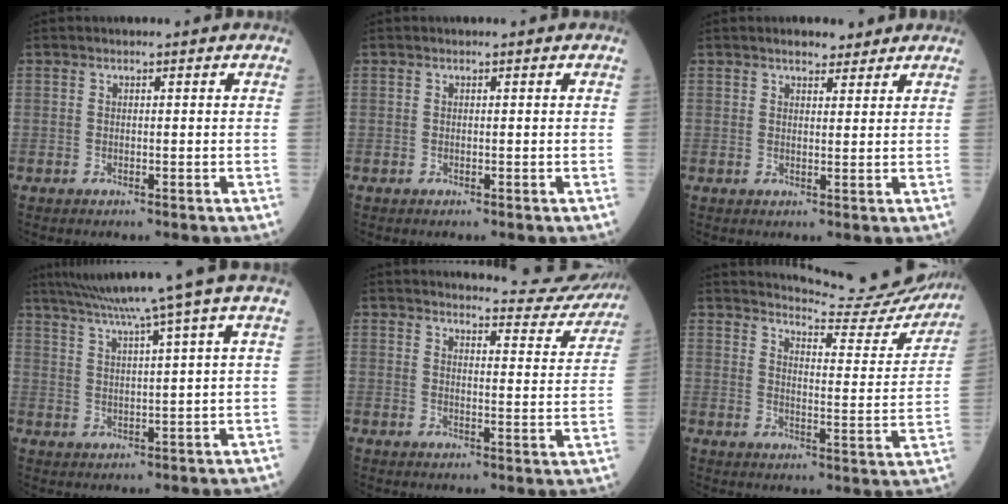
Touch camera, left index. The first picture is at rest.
{"total": 0.0}
{"total": 3.0, "force": [2.6, 1.3, 1.0], "torque": [-0.017, 0.008, 0.036]}
{"total": 10.9, "force": [8.2, -2.6, 6.7], "torque": [-0.112, 0.005, 0.124]}
{"total": 12.0, "force": [11.9, 1.1, 1.3], "torque": [-0.004, -0.044, 0.124]}
{"total": 17.1, "force": [16.9, 0.8, 2.9], "torque": [-0.040, -0.078, 0.197]}